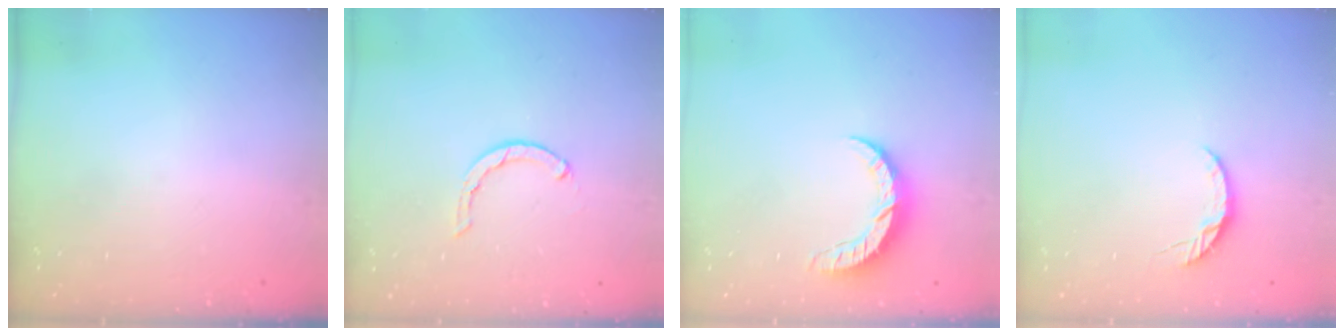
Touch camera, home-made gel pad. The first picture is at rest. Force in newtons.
{"total": 1.6, "press": 1.5, "slide": 0.4}
{"total": 8.7, "press": 8.6, "slide": 0.9}
{"total": 4.6, "press": 4.6, "slide": 0.6}